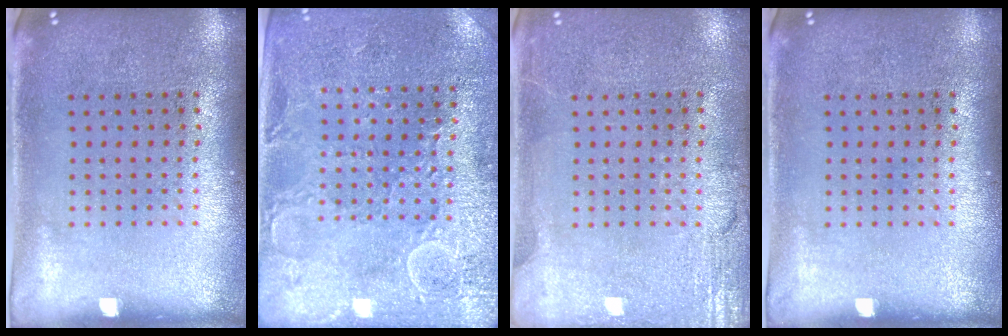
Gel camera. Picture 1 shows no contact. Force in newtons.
{"total": 2.9, "press": 2.8, "slide": 0.4}
{"total": 3.0, "press": 3.0, "slide": 0.4}
{"total": 0.0}